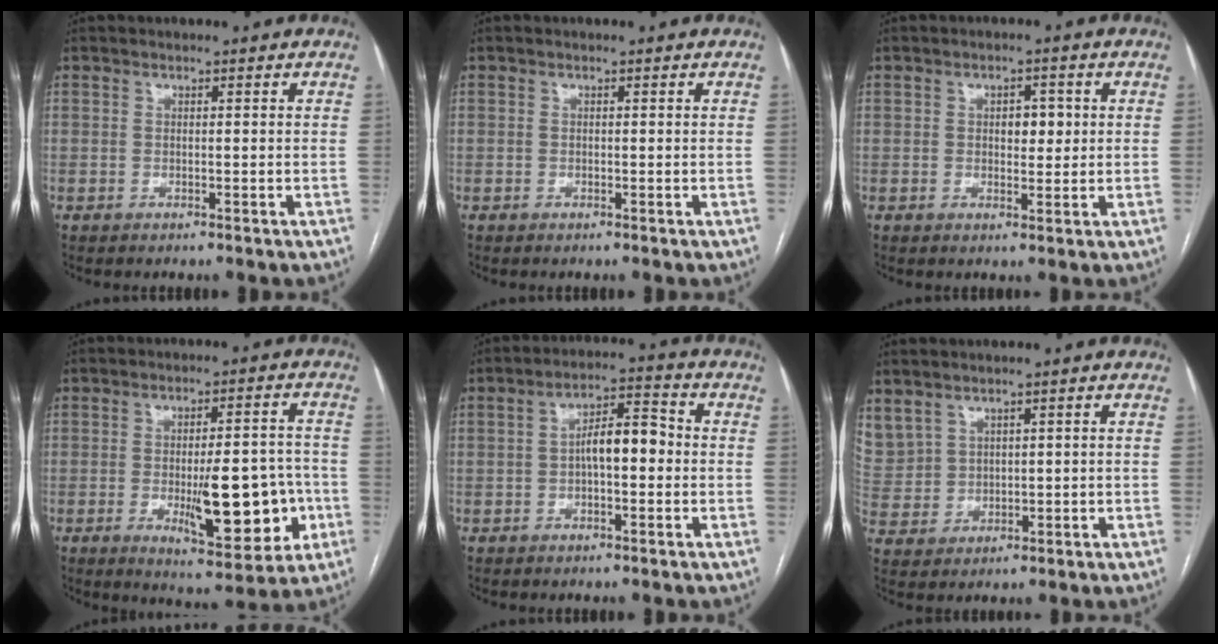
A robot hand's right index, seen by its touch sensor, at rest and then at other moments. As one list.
[{"total": 0.0}, {"total": 3.4, "force": [0.6, 1.9, 2.7], "torque": [-0.036, 0.006, 0.010]}, {"total": 13.7, "force": [-3.2, 4.2, 12.6], "torque": [-0.171, 0.004, -0.037]}, {"total": 6.6, "force": [-0.4, 2.3, 6.2], "torque": [-0.103, 0.029, -0.010]}, {"total": 10.1, "force": [5.1, 8.0, 3.7], "torque": [-0.125, 0.029, 0.129]}]